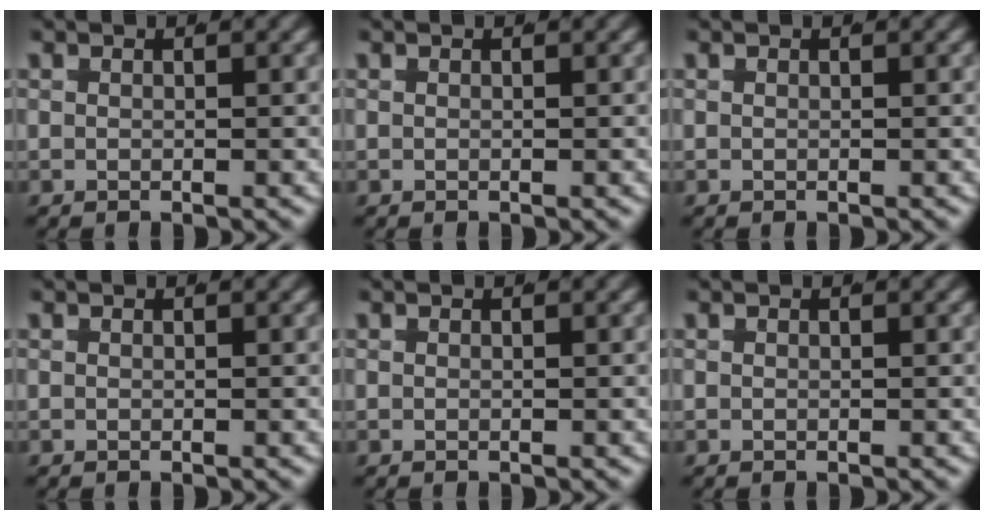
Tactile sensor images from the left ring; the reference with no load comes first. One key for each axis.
{"total": 0.0}
{"total": 0.0}
{"total": 0.0}
{"total": 0.0}
{"total": 0.0}